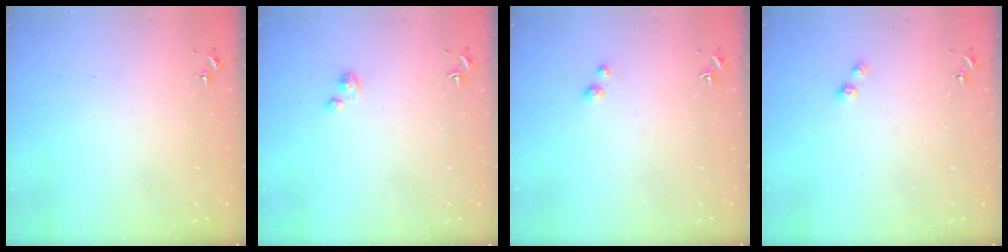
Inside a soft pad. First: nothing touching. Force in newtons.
{"total": 2.5, "press": 2.5, "slide": 0.2}
{"total": 2.9, "press": 2.9, "slide": 0.2}
{"total": 3.4, "press": 3.3, "slide": 0.7}